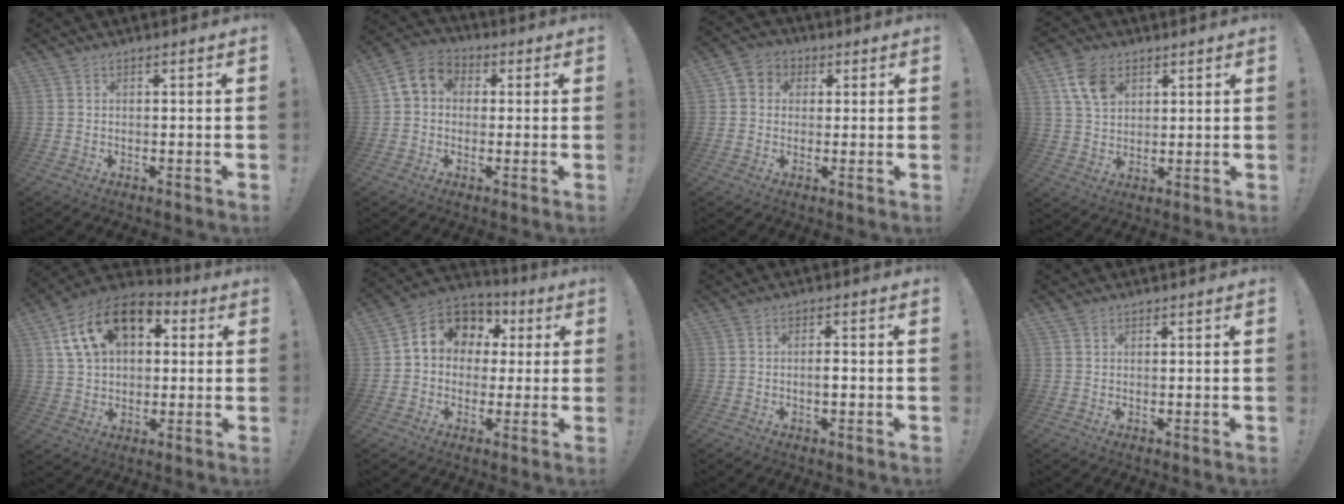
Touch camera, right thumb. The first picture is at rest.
{"total": 7.5, "force": [1.1, 6.3, 3.9], "torque": [-0.069, 0.009, 0.026]}
{"total": 5.1, "force": [-0.1, 4.8, 1.7], "torque": [-0.021, 0.013, 0.001]}
{"total": 9.5, "force": [4.5, 6.7, 5.0], "torque": [-0.091, -0.005, 0.092]}
{"total": 17.4, "force": [6.7, 11.7, 11.0], "torque": [-0.174, -0.010, 0.127]}
{"total": 10.6, "force": [2.9, 9.2, 4.3], "torque": [-0.065, -0.010, 0.061]}
{"total": 2.1, "force": [-0.6, 0.7, 1.9], "torque": [-0.027, 0.002, -0.013]}
{"total": 0.6, "force": [0.5, 0.3, 0.2], "torque": [-0.003, -0.001, 0.010]}